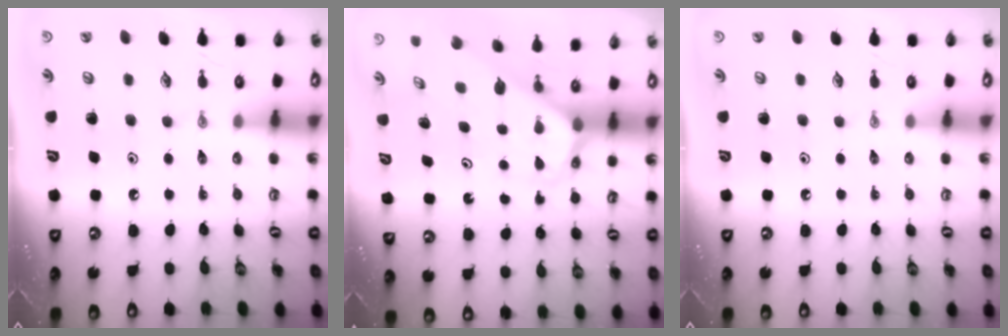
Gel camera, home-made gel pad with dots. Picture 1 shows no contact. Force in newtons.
{"total": 3.7, "press": 3.6, "slide": 0.3}
{"total": 0.0}